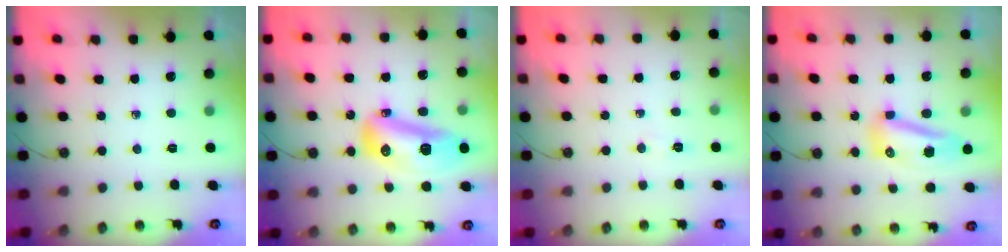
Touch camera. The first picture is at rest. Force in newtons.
{"total": 16.0, "press": 15.9, "slide": 1.8}
{"total": 3.6, "press": 3.6, "slide": 0.4}
{"total": 9.5, "press": 9.5, "slide": 1.0}